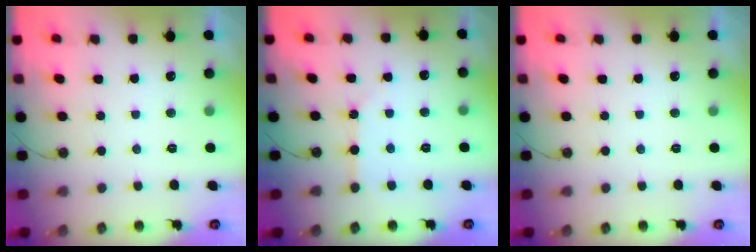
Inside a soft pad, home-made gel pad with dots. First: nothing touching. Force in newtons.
{"total": 3.8, "press": 3.8, "slide": 0.4}
{"total": 0.0}